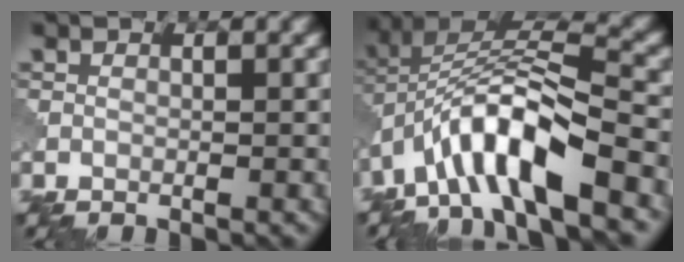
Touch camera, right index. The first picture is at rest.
{"total": 9.8, "force": [-4.8, 2.8, 8.0], "torque": [-0.144, 0.017, -0.094]}